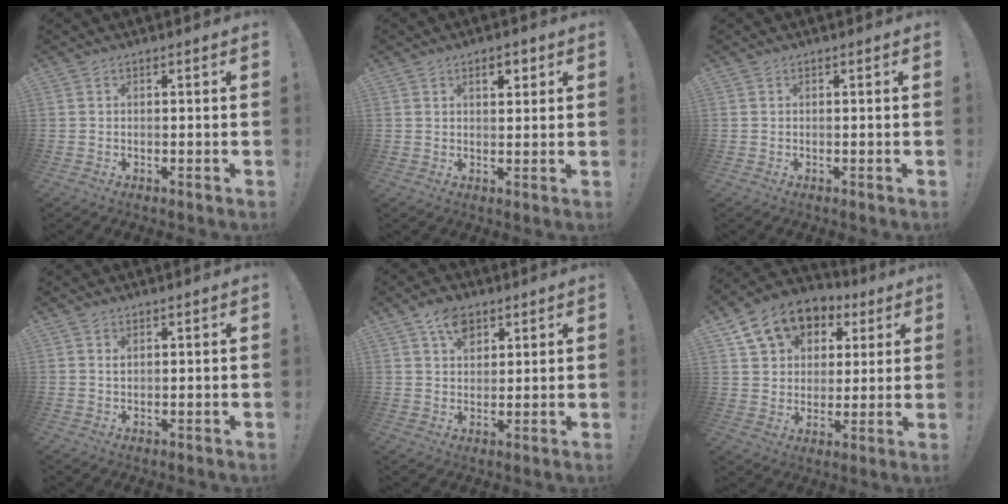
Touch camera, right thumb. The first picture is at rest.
{"total": 4.0, "force": [2.1, 1.9, 2.8], "torque": [-0.030, -0.006, 0.030]}
{"total": 0.0}
{"total": 1.0, "force": [0.6, 0.7, 0.4], "torque": [-0.009, -0.001, 0.013]}
{"total": 7.8, "force": [4.4, 5.1, 4.0], "torque": [-0.066, -0.008, 0.081]}
{"total": 13.2, "force": [7.1, 9.7, 5.5], "torque": [-0.084, -0.037, 0.137]}